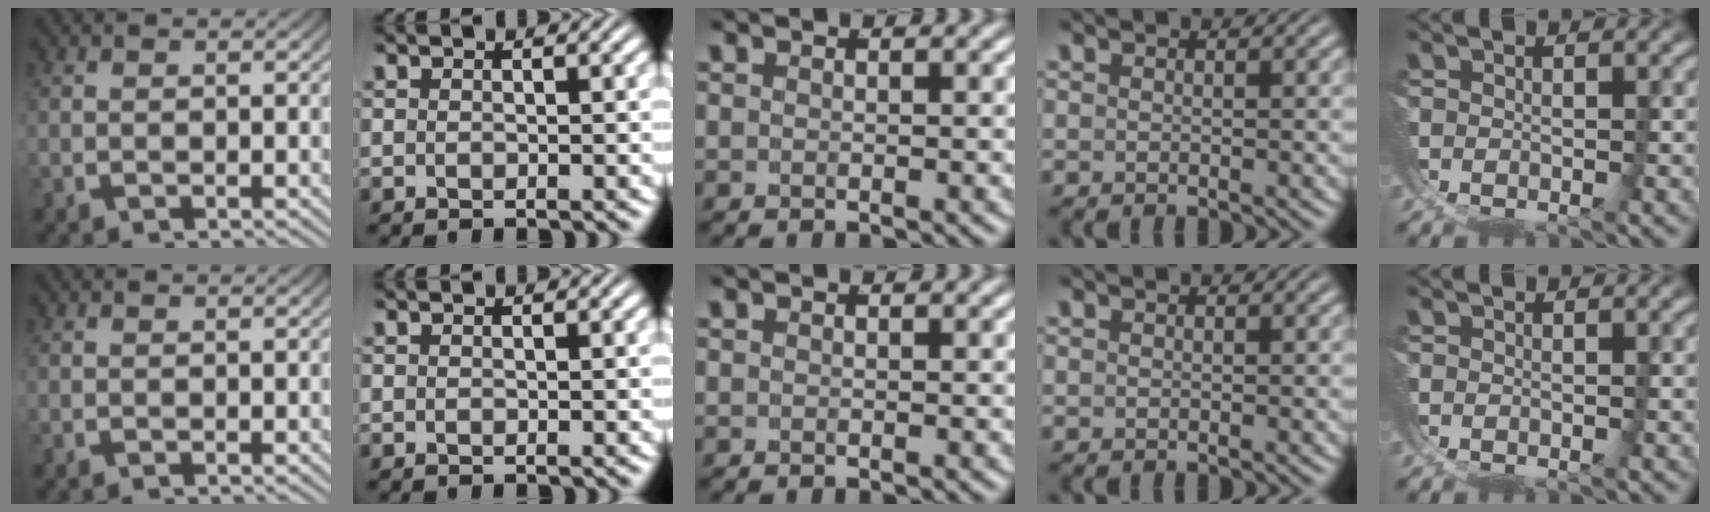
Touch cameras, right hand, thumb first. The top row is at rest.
{}